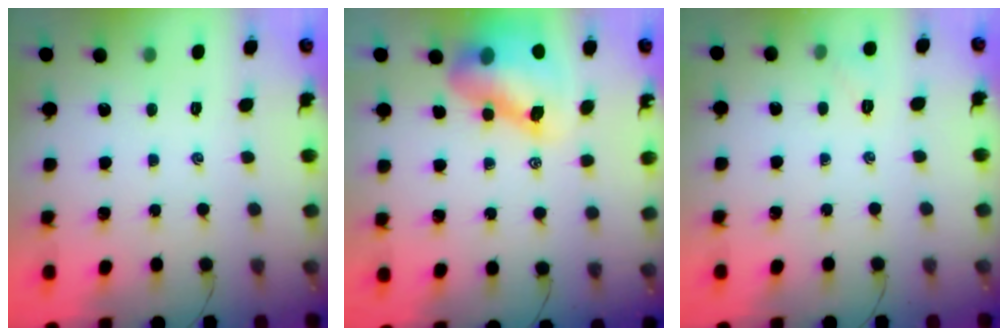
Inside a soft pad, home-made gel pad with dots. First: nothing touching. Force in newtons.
{"total": 12.5, "press": 12.0, "slide": 3.6}
{"total": 4.3, "press": 4.1, "slide": 1.3}